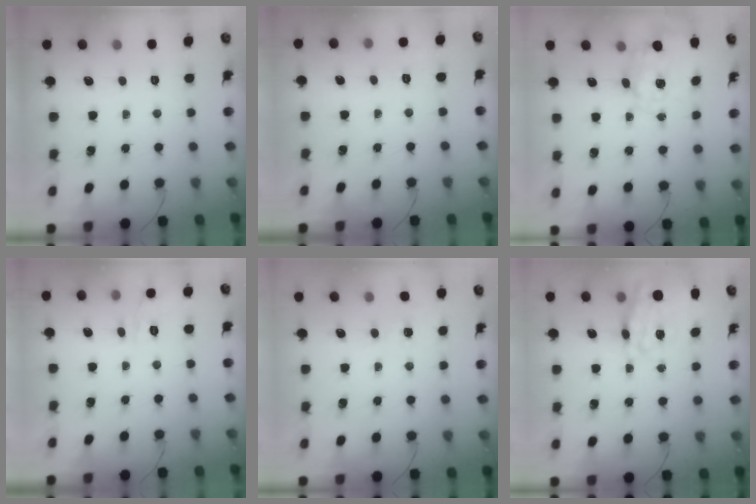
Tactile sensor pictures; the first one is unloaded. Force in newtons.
{"total": 2.1, "press": 1.2, "slide": 1.8}
{"total": 2.8, "press": 2.6, "slide": 0.9}
{"total": 7.9, "press": 7.7, "slide": 1.7}
{"total": 1.9, "press": 1.1, "slide": 1.6}
{"total": 18.2, "press": 17.8, "slide": 3.9}